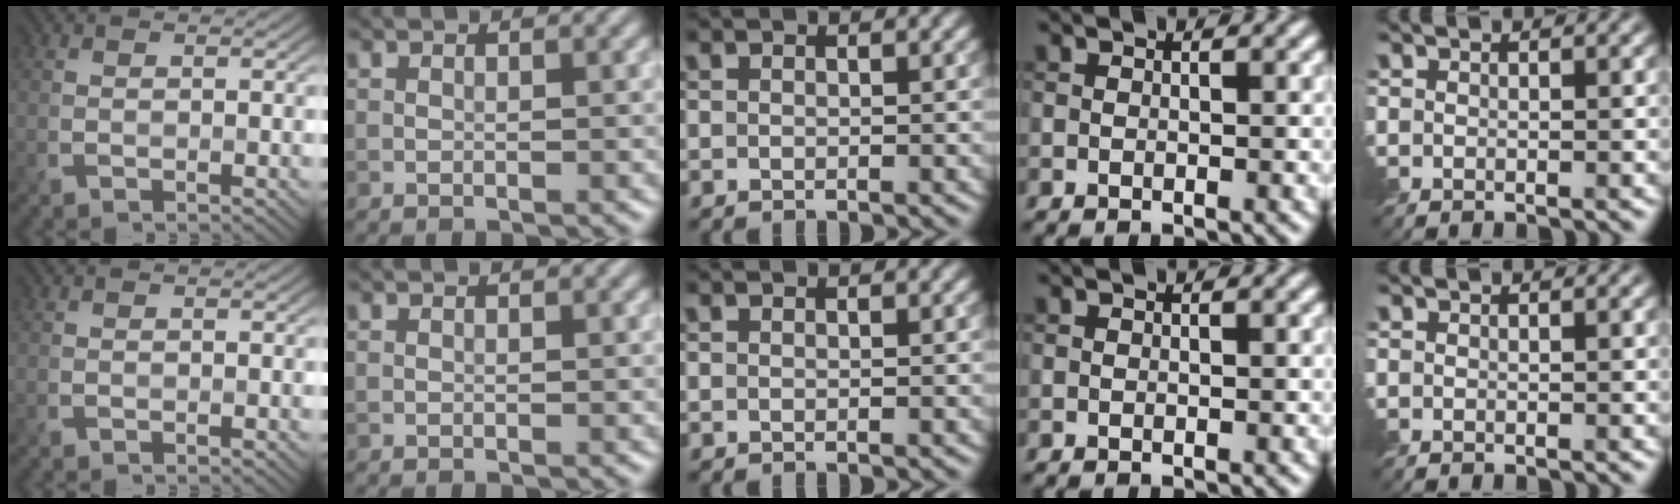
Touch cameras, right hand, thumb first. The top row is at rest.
{}